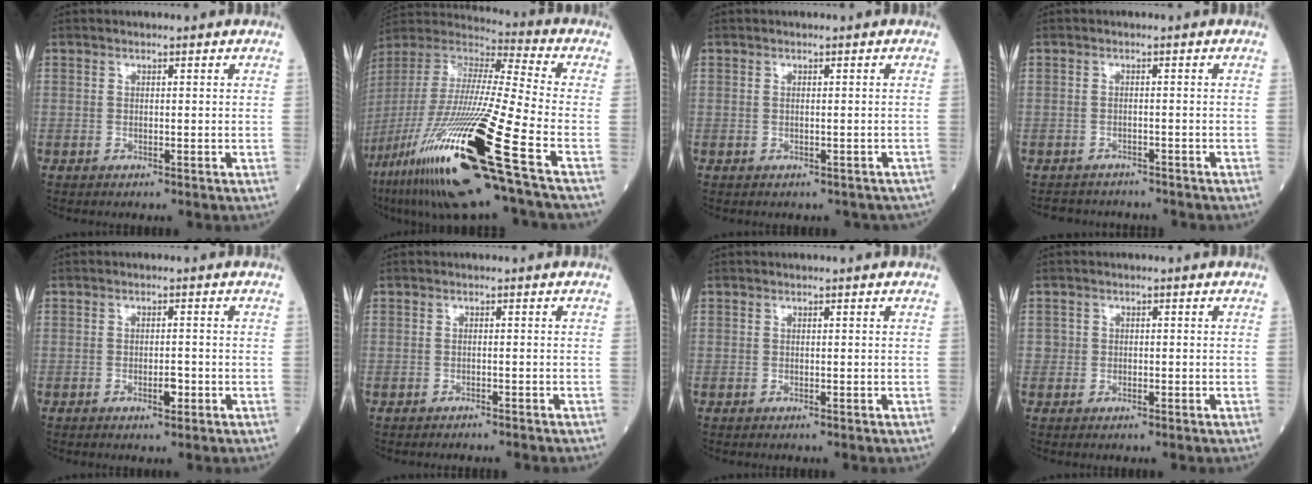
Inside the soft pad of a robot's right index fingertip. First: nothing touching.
{"total": 30.8, "force": [-15.4, 1.4, 26.6], "torque": [-0.548, -0.071, -0.291]}
{"total": 2.4, "force": [-1.8, 1.3, 0.8], "torque": [-0.006, 0.011, -0.016]}
{"total": 4.6, "force": [-4.3, 1.7, 0.3], "torque": [-0.003, 0.000, -0.060]}
{"total": 2.2, "force": [-0.9, 0.7, 1.9], "torque": [-0.030, 0.001, -0.012]}
{"total": 2.3, "force": [-2.2, 0.2, 0.8], "torque": [-0.017, -0.002, -0.026]}
{"total": 0.0}
{"total": 1.2, "force": [-0.2, 1.2, 0.2], "torque": [0.002, 0.004, -0.004]}